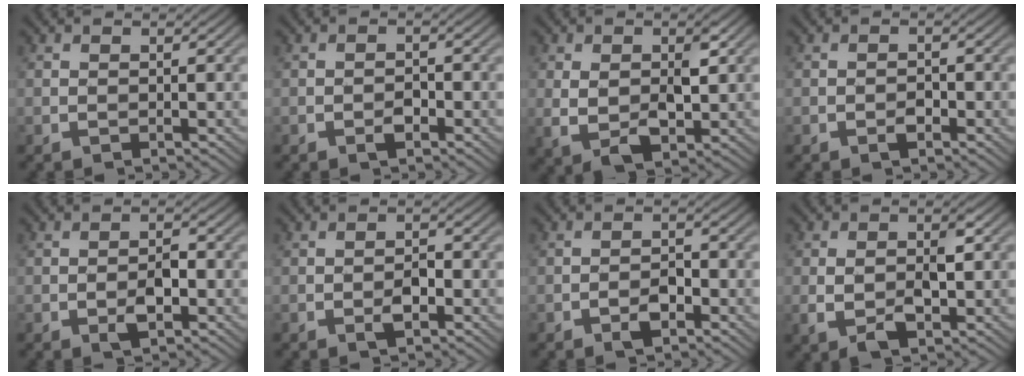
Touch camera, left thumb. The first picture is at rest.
{"total": 1.9, "force": [-1.1, 1.0, 1.3], "torque": [-0.017, 0.002, -0.021]}
{"total": 5.7, "force": [0.2, 3.2, 4.6], "torque": [-0.095, -0.013, 0.012]}
{"total": 1.6, "force": [-0.9, 0.8, 1.1], "torque": [-0.015, 0.001, -0.018]}
{"total": 3.3, "force": [-1.2, 1.5, 2.6], "torque": [-0.044, 0.002, -0.023]}
{"total": 2.6, "force": [-1.1, 1.2, 2.0], "torque": [-0.029, 0.004, -0.023]}
{"total": 2.9, "force": [-1.6, 1.4, 1.9], "torque": [-0.029, 0.004, -0.033]}
{"total": 4.8, "force": [-0.7, 2.5, 4.1], "torque": [-0.083, -0.007, -0.010]}